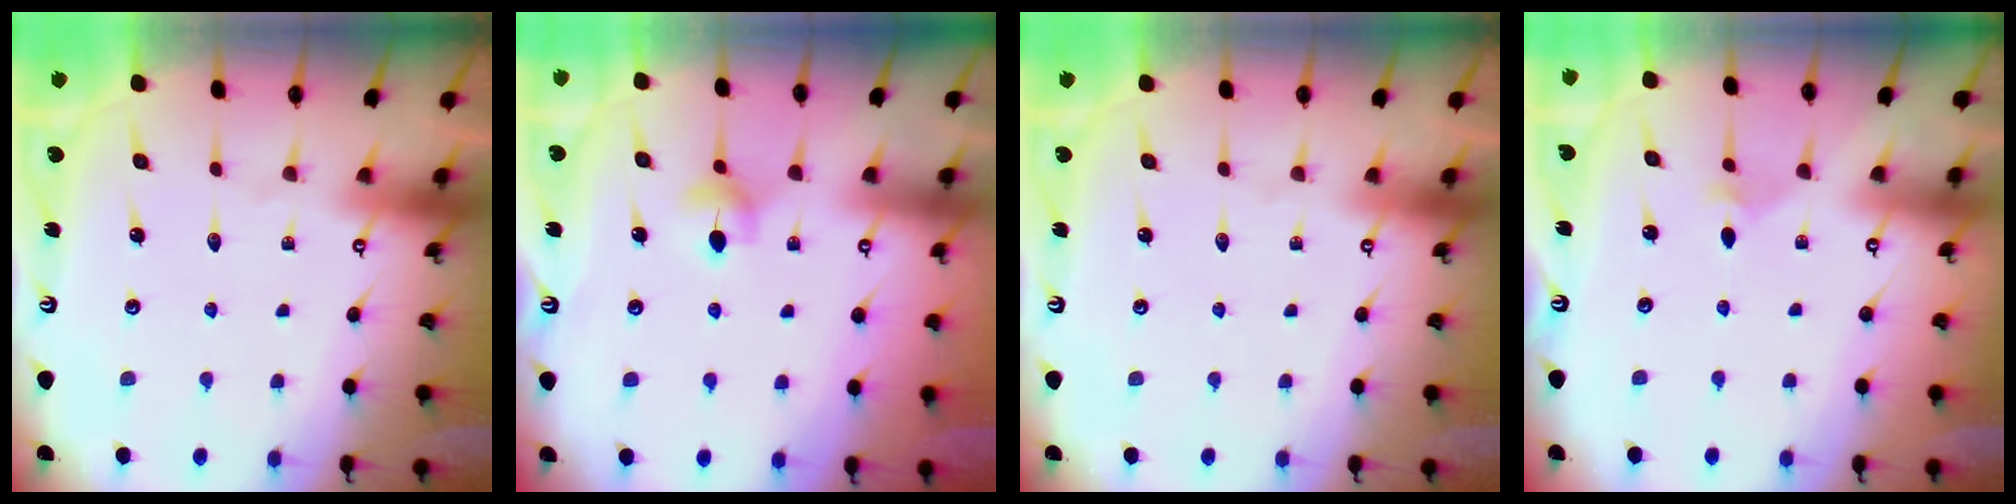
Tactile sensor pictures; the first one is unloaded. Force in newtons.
{"total": 5.3, "press": 5.2, "slide": 0.8}
{"total": 0.0}
{"total": 1.9, "press": 1.9, "slide": 0.3}